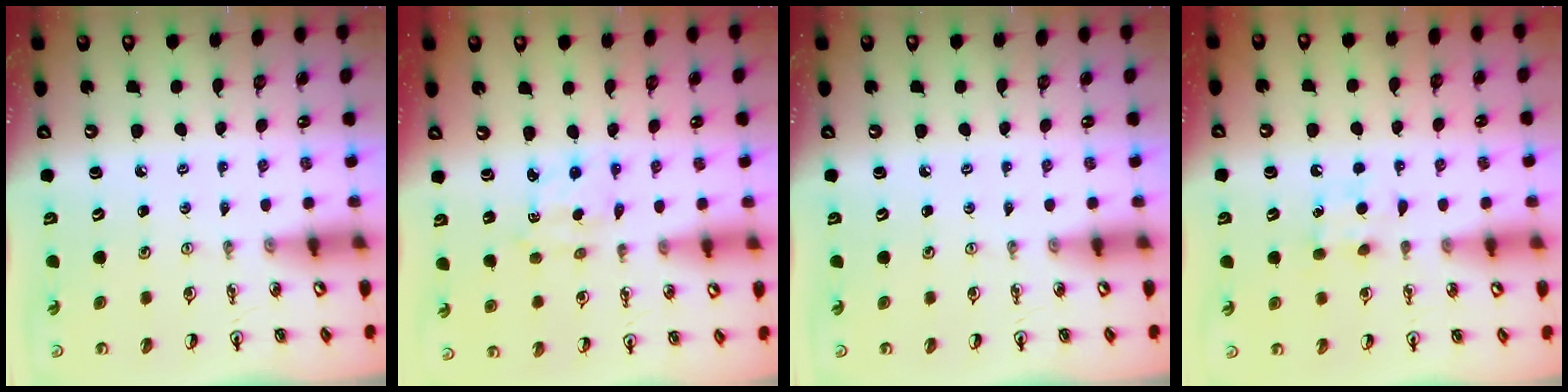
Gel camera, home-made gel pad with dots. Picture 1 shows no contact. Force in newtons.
{"total": 2.2, "press": 2.2, "slide": 0.4}
{"total": 0.0}
{"total": 5.6, "press": 5.5, "slide": 0.7}